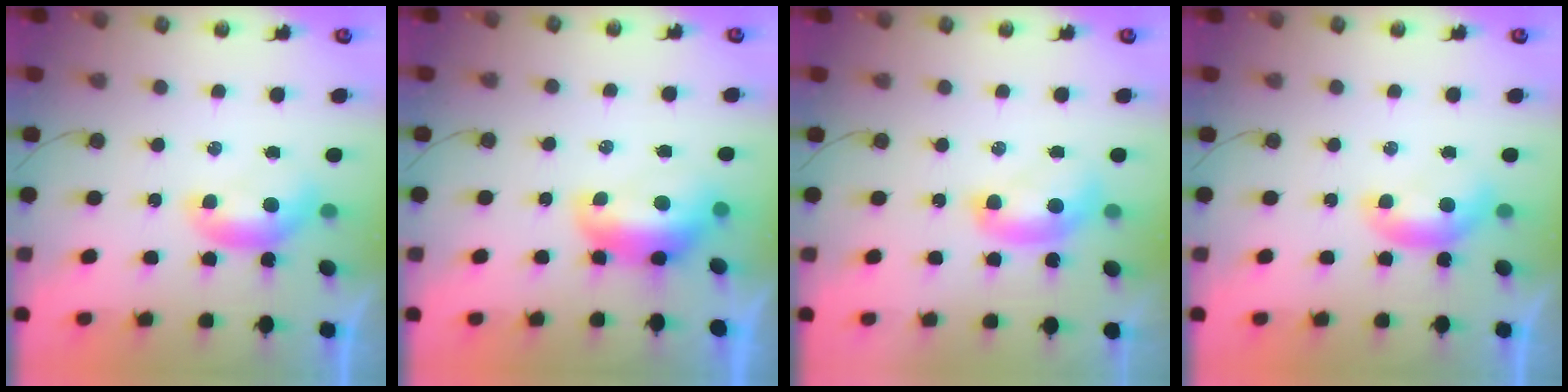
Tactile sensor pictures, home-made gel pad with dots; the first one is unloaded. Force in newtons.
{"total": 2.9, "press": 2.8, "slide": 0.7}
{"total": 2.0, "press": 2.0, "slide": 0.2}
{"total": 0.0}